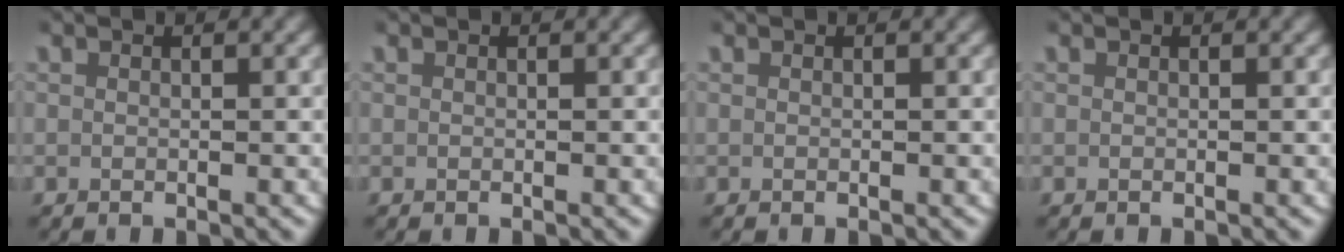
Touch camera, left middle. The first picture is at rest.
{"total": 0.0}
{"total": 0.0}
{"total": 0.0}